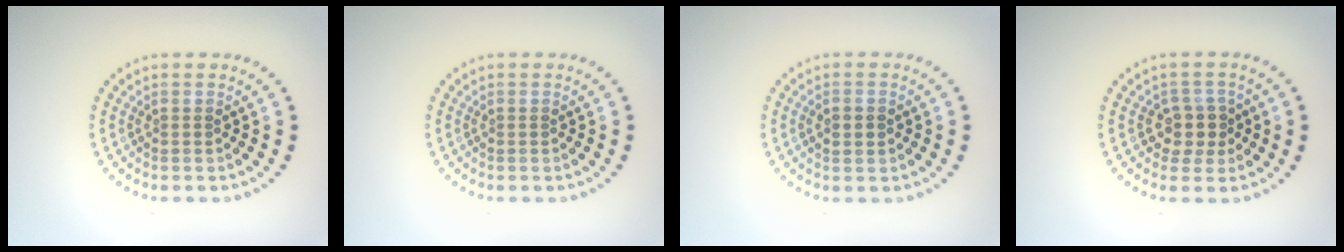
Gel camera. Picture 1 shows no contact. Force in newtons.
{"total": 0.0}
{"total": 2.1, "press": 2.1, "slide": 0.2}
{"total": 2.5, "press": 2.2, "slide": 1.2}